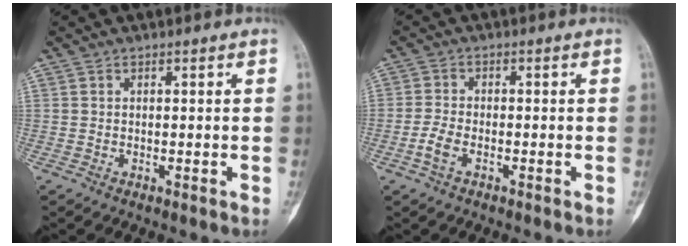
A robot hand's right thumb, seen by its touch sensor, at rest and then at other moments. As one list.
[{"total": 3.6, "force": [-1.6, 1.9, 2.6], "torque": [-0.059, 0.010, -0.035]}]